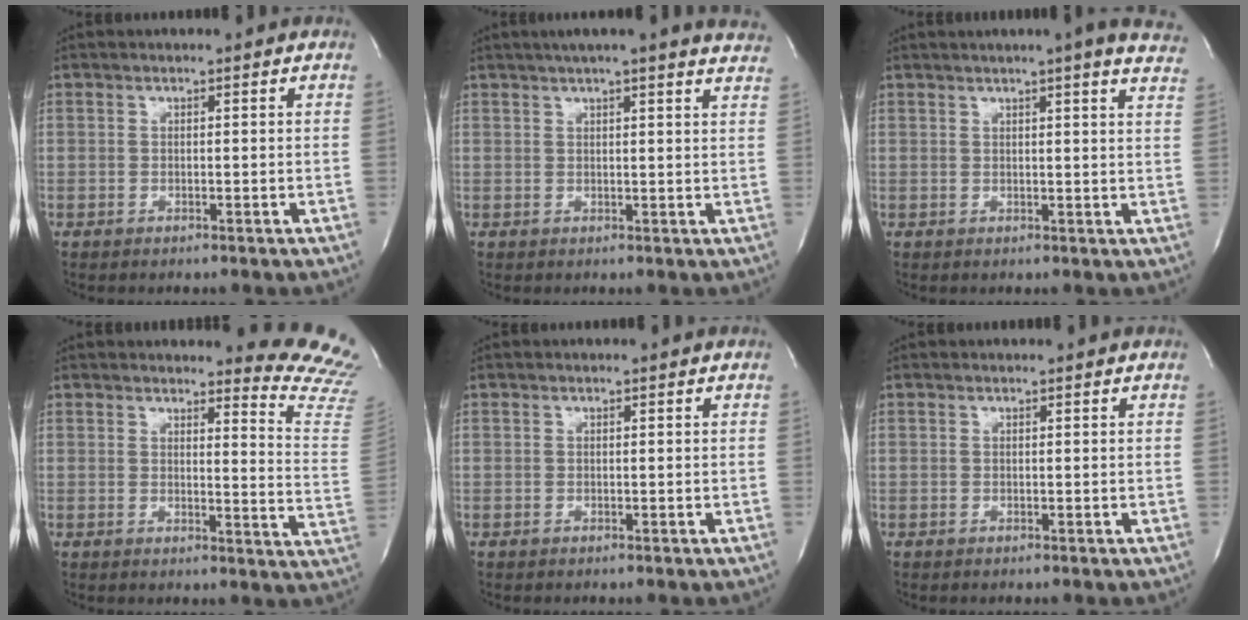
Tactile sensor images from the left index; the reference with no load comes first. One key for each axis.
{"total": 15.3, "fx": 13.6, "fy": 0.6, "fz": 6.9, "tx": -0.102, "ty": 0.004, "tz": 0.156}
{"total": 12.5, "fx": 10.5, "fy": 0.2, "fz": 6.8, "tx": -0.088, "ty": -0.009, "tz": 0.108}
{"total": 12.7, "fx": 12.5, "fy": 0.4, "fz": 2.1, "tx": 0.002, "ty": -0.148, "tz": 0.100}
{"total": 0.0}
{"total": 0.0}